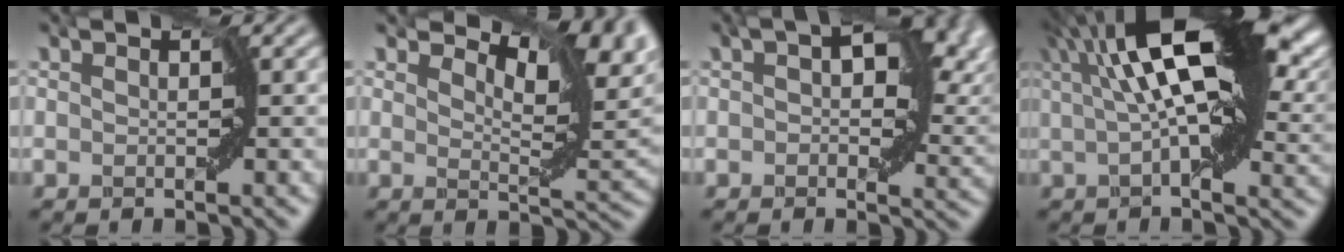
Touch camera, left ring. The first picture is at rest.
{"total": 7.4, "force": [3.7, 2.9, 5.6], "torque": [-0.097, 0.003, 0.067]}
{"total": 9.1, "force": [2.3, 5.0, 7.3], "torque": [-0.108, 0.000, 0.030]}
{"total": 12.9, "force": [5.3, 3.5, 11.2], "torque": [-0.182, 0.015, 0.081]}